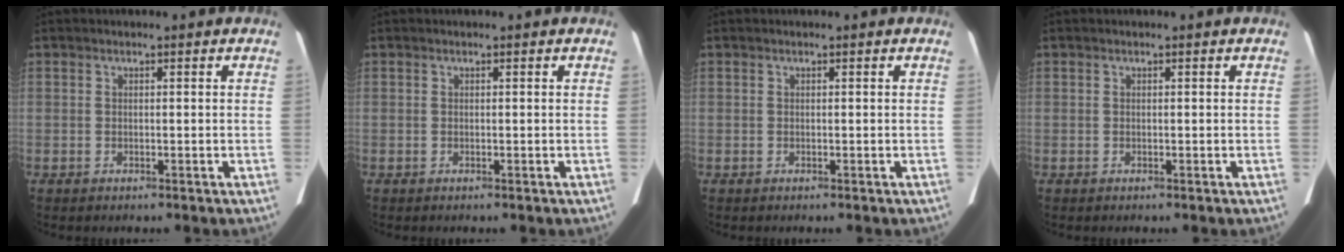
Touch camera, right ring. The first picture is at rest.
{"total": 0.0}
{"total": 0.0}
{"total": 0.0}